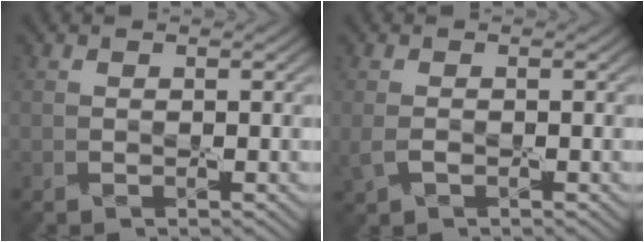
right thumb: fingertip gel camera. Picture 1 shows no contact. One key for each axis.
{"total": 1.7, "fx": -0.5, "fy": 1.0, "fz": 1.3, "tx": -0.039, "ty": -0.005, "tz": -0.008}